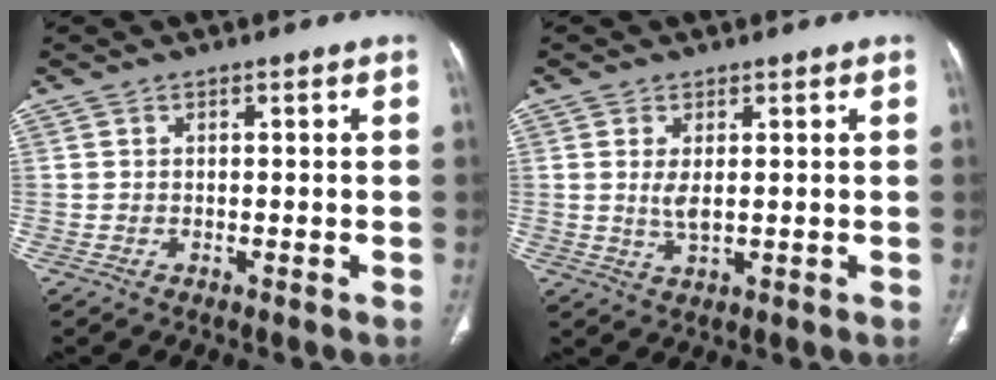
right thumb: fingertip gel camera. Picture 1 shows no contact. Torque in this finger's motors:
{"motor_torque": [-0.47, 0.30, 0.06, 0.73, 0.02]}